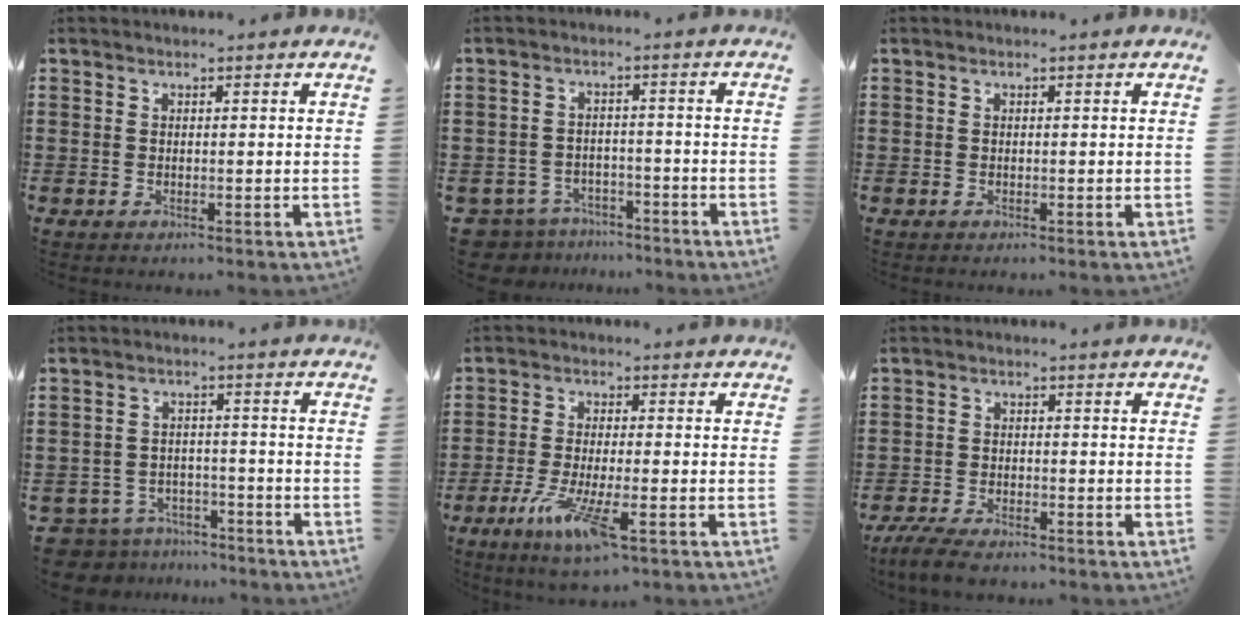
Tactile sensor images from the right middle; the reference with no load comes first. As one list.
[{"total": 4.3, "force": [-4.2, 1.0, 0.2], "torque": [-0.033, -0.005, -0.093]}, {"total": 0.0}, {"total": 5.2, "force": [-5.1, 1.1, 0.3], "torque": [-0.039, -0.001, -0.113]}, {"total": 7.6, "force": [-3.7, 1.5, 6.5], "torque": [-0.134, -0.013, -0.065]}, {"total": 4.2, "force": [-3.9, 0.6, 1.6], "torque": [-0.049, -0.009, -0.081]}]